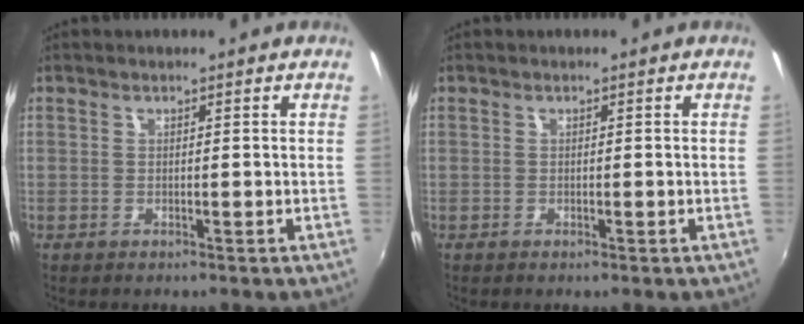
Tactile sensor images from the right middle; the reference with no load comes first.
{"total": 0.0}